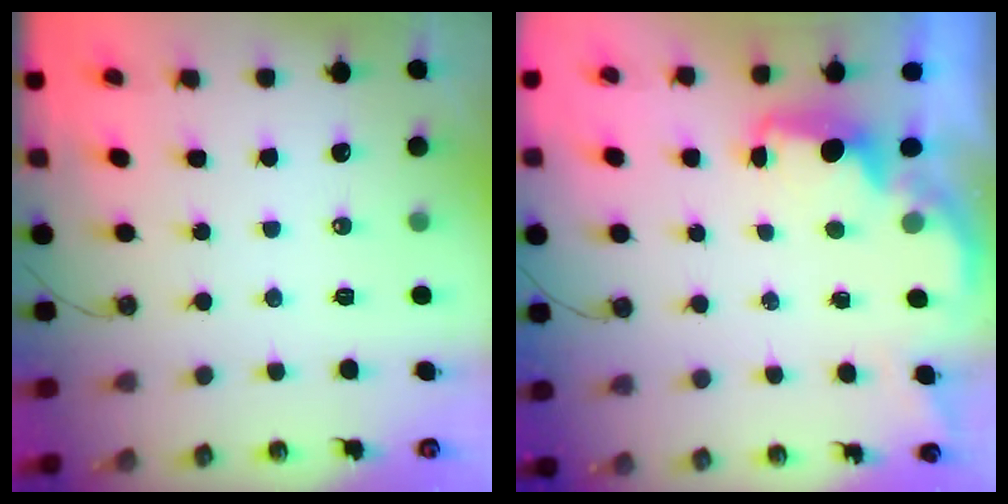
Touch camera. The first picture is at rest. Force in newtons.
{"total": 2.2, "press": 2.1, "slide": 0.8}